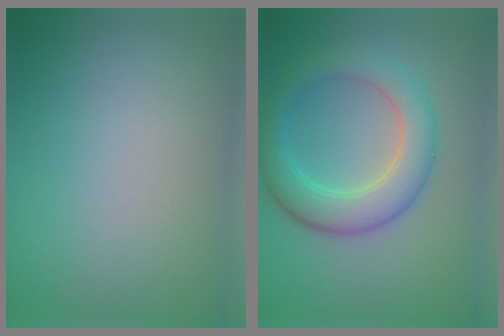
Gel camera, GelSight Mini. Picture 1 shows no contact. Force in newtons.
{"total": 5.4, "press": 5.4, "slide": 0.1}